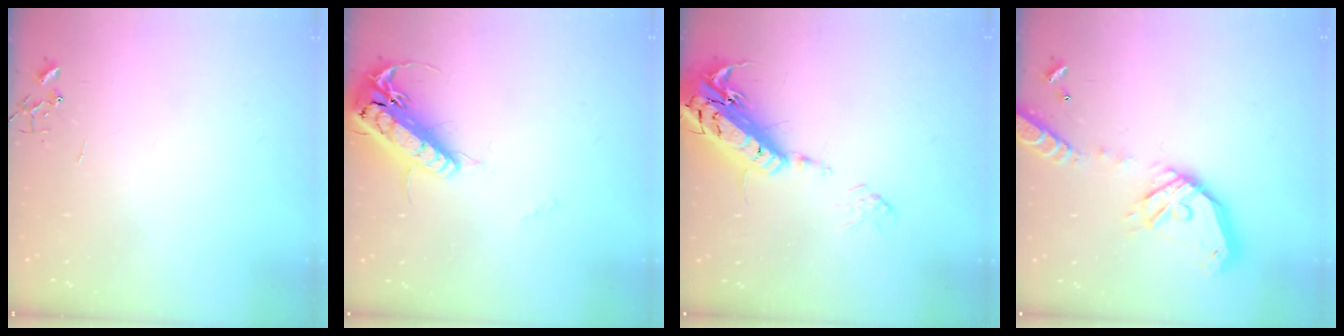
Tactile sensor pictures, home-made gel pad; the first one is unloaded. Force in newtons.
{"total": 19.2, "press": 18.9, "slide": 3.3}
{"total": 22.4, "press": 22.0, "slide": 4.3}
{"total": 19.5, "press": 19.2, "slide": 3.4}